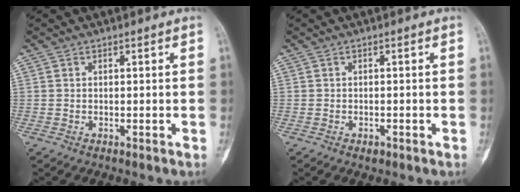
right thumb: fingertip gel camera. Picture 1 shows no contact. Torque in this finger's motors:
{"motor_torque": [0.24, 0.08, 0.08, -0.13, 0.05]}